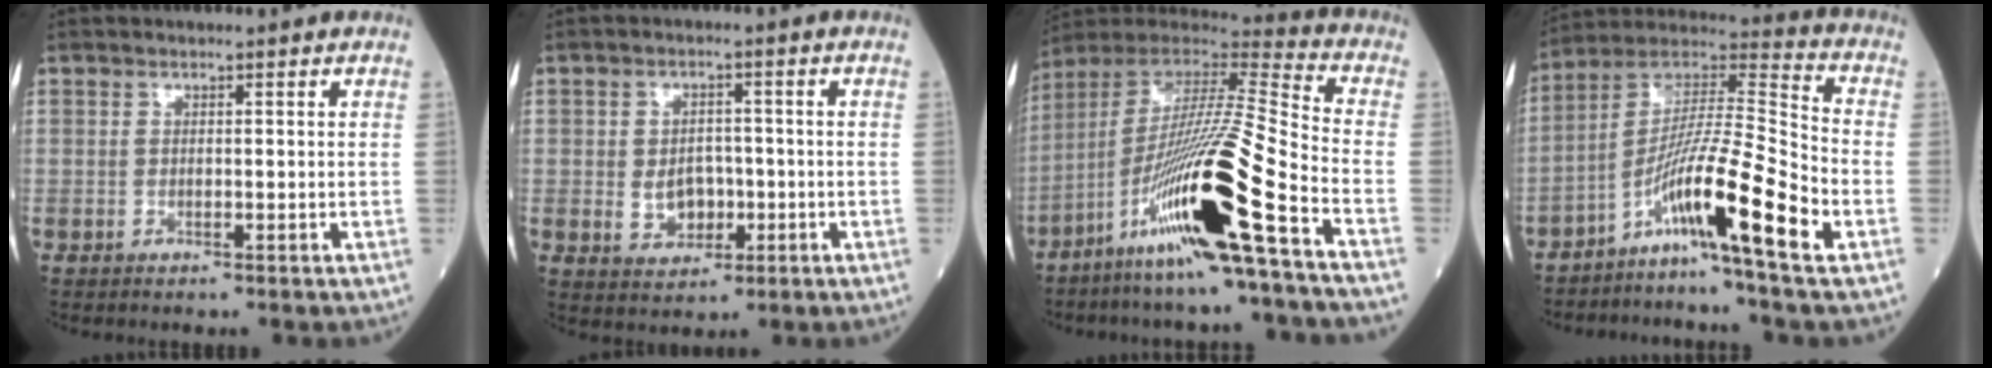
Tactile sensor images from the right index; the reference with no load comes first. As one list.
[{"total": 5.0, "force": [-0.9, 3.7, 3.3], "torque": [-0.053, 0.006, -0.005]}, {"total": 21.5, "force": [-9.9, -0.8, 19.0], "torque": [-0.375, -0.044, -0.193]}, {"total": 14.0, "force": [-6.6, -1.2, 12.3], "torque": [-0.224, -0.001, -0.130]}]